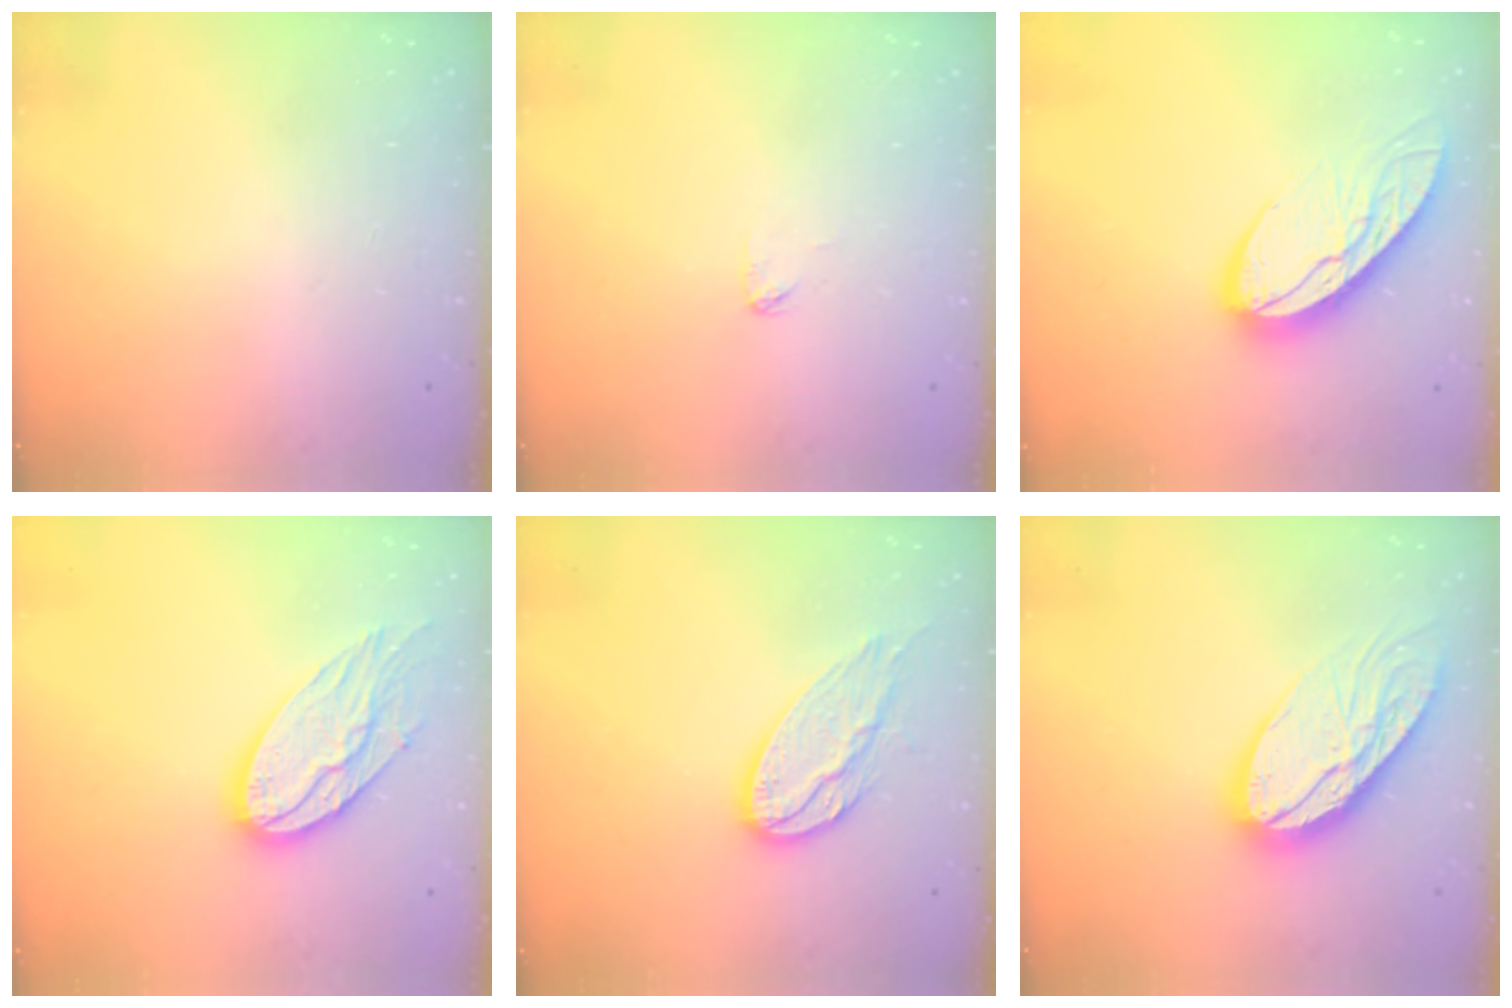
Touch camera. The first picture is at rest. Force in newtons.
{"total": 2.9, "press": 2.9, "slide": 0.1}
{"total": 11.2, "press": 11.1, "slide": 1.1}
{"total": 14.7, "press": 14.6, "slide": 0.9}
{"total": 12.2, "press": 12.1, "slide": 0.8}
{"total": 16.7, "press": 16.7, "slide": 1.2}